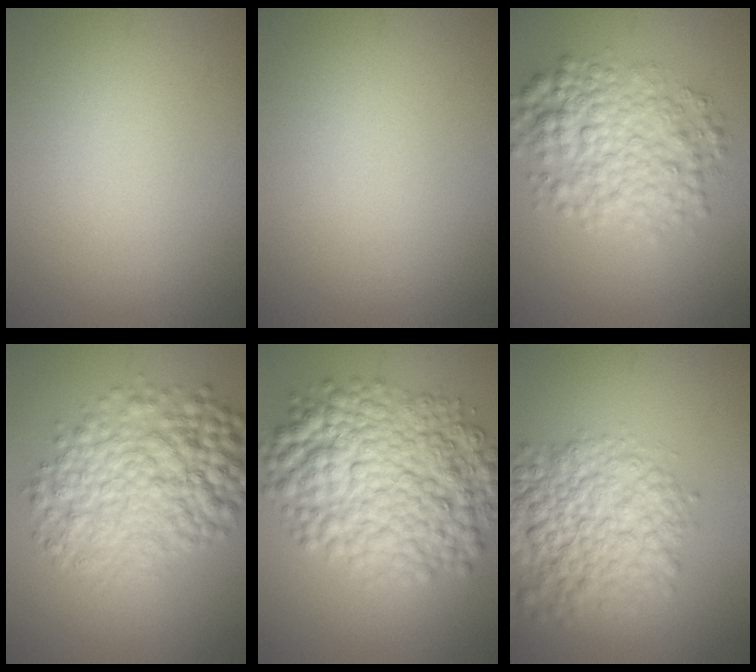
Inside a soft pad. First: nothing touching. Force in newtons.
{"total": 0.0}
{"total": 6.5, "press": 6.5, "slide": 0.1}
{"total": 8.6, "press": 8.6, "slide": 0.1}
{"total": 11.3, "press": 11.3, "slide": 0.1}
{"total": 8.2, "press": 8.2, "slide": 0.3}